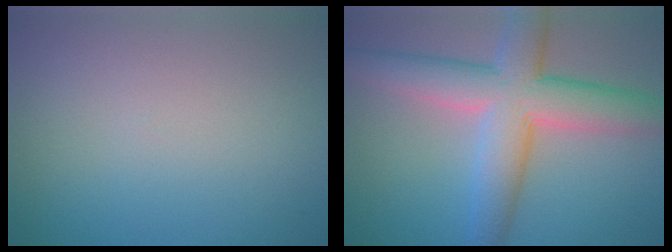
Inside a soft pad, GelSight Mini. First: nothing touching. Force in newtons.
{"total": 8.0, "press": 8.0, "slide": 0.3}